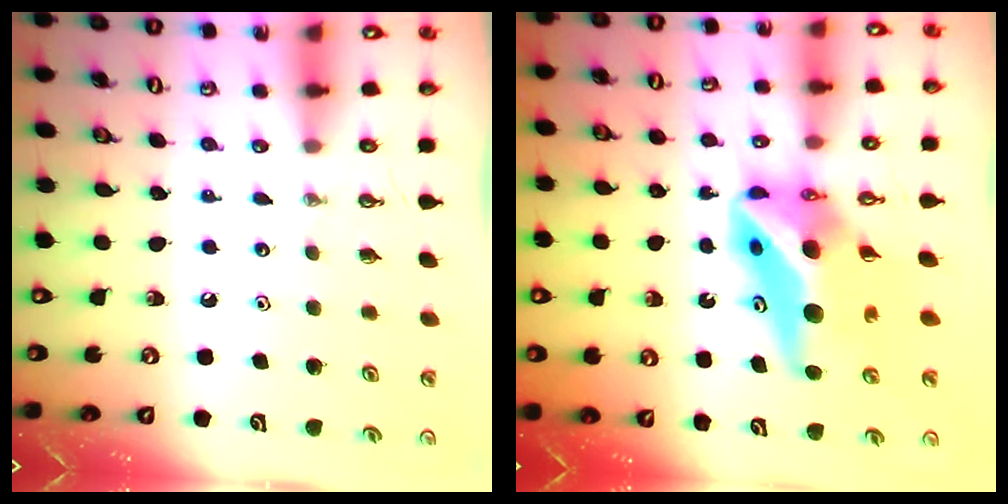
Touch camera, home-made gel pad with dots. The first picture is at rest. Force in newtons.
{"total": 12.6, "press": 12.6, "slide": 1.0}